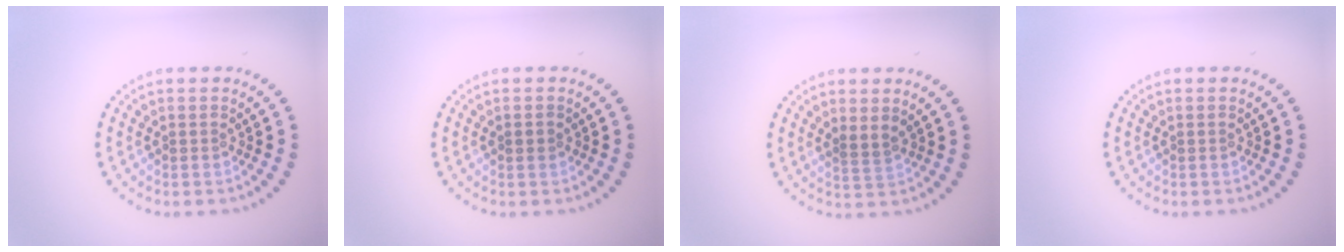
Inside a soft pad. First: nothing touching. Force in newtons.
{"total": 1.0, "press": 1.0, "slide": 0.1}
{"total": 1.1, "press": 0.9, "slide": 0.7}
{"total": 0.0}